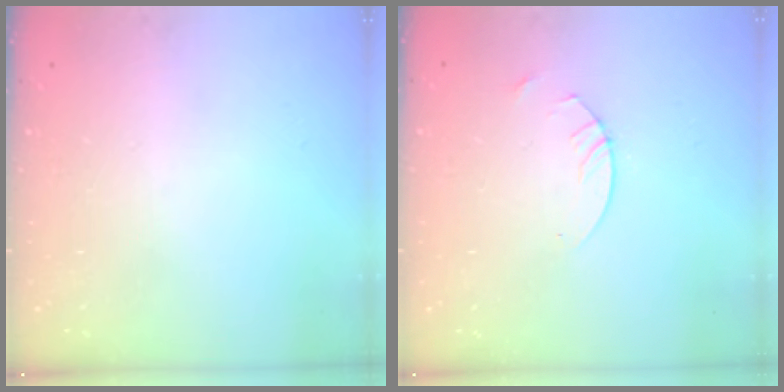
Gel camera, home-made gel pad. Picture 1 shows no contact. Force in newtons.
{"total": 2.4, "press": 2.4, "slide": 0.1}